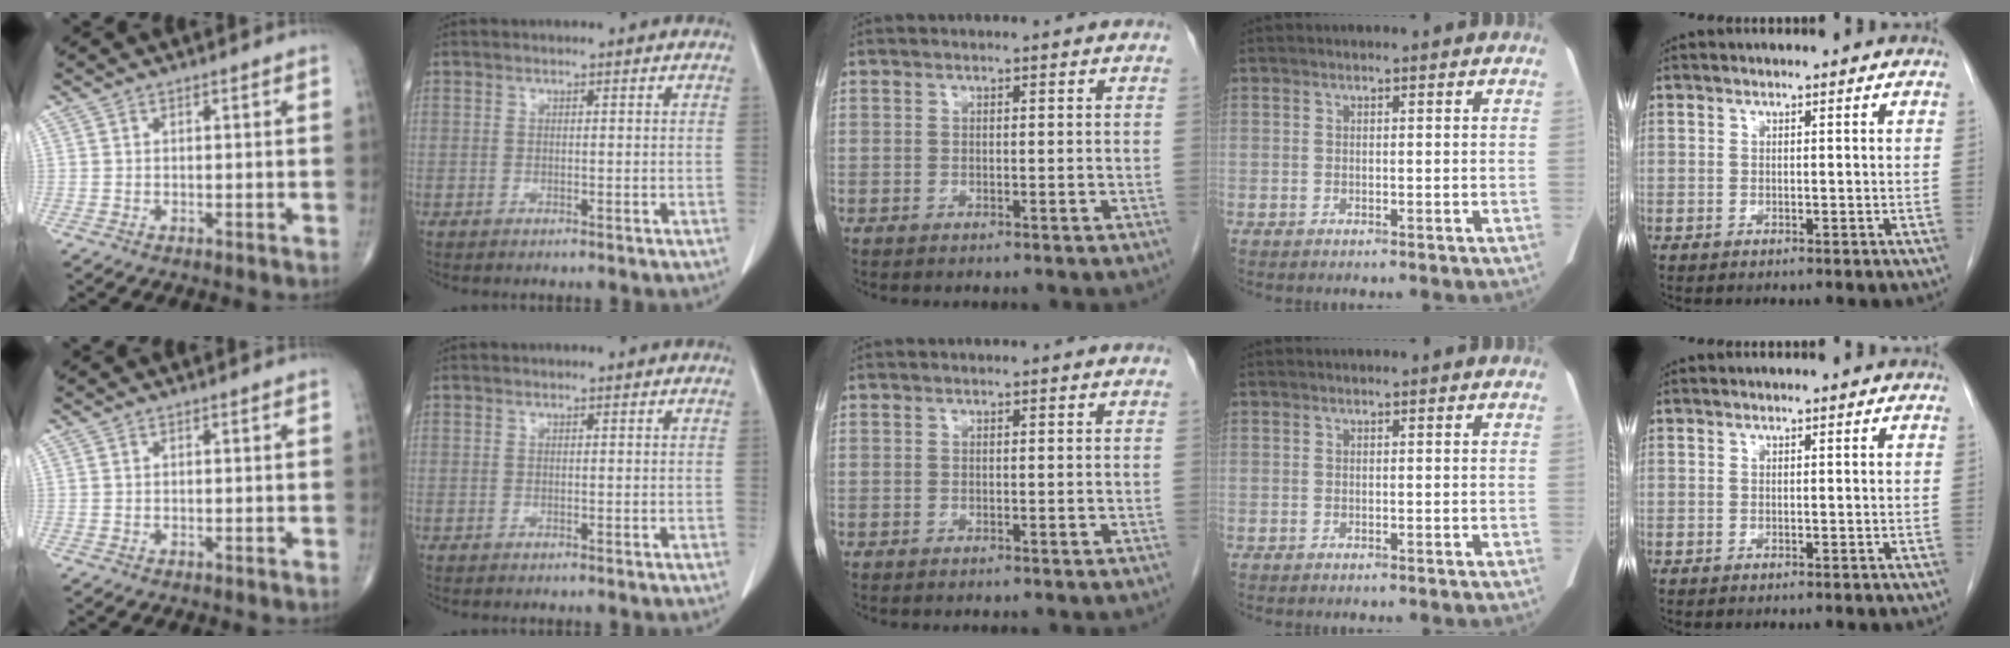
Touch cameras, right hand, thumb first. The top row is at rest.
{}